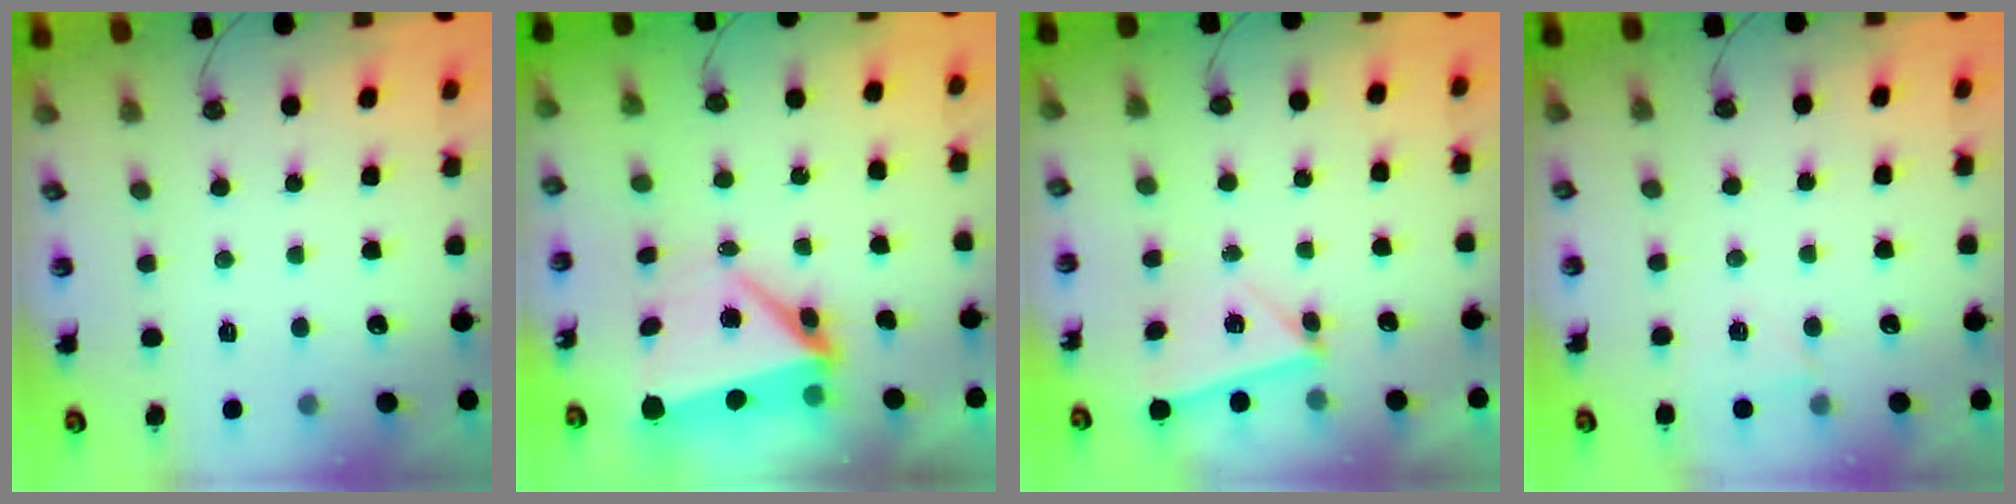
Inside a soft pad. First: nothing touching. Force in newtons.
{"total": 10.5, "press": 6.9, "slide": 7.9}
{"total": 4.1, "press": 4.0, "slide": 0.9}
{"total": 2.7, "press": 2.6, "slide": 0.7}